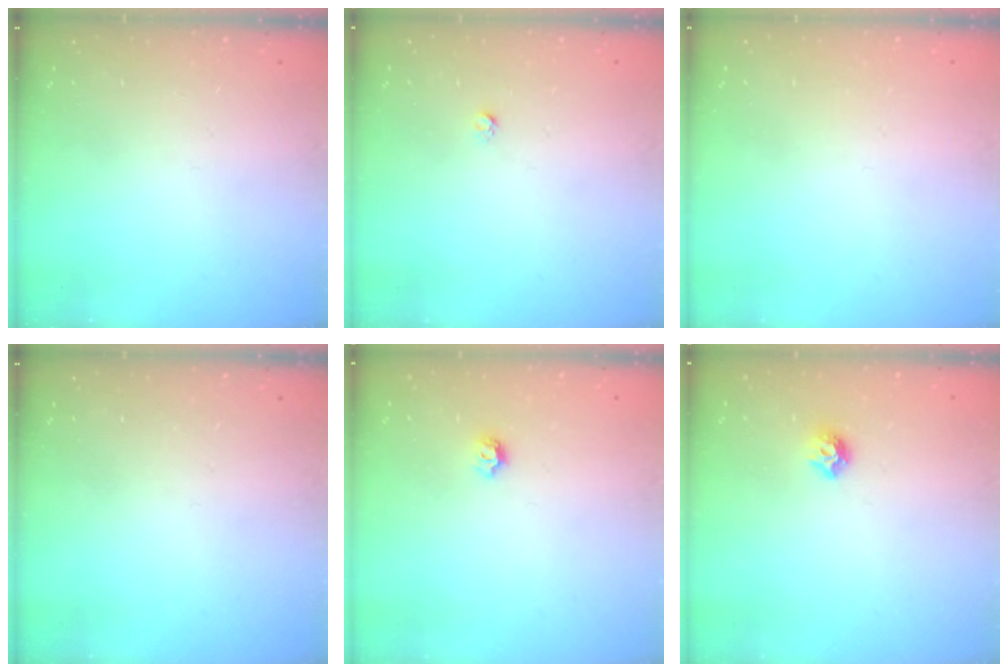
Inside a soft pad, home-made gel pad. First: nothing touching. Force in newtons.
{"total": 1.6, "press": 1.5, "slide": 0.1}
{"total": 0.7, "press": 0.7, "slide": 0.1}
{"total": 0.0}
{"total": 5.5, "press": 5.5, "slide": 0.5}
{"total": 6.1, "press": 6.0, "slide": 0.9}